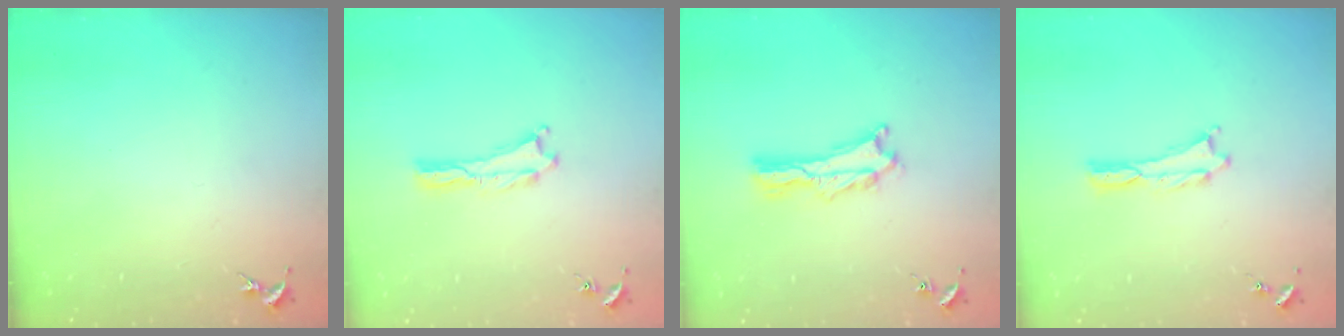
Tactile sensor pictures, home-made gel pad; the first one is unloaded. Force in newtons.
{"total": 0.0}
{"total": 2.1, "press": 2.1, "slide": 0.3}
{"total": 0.0}